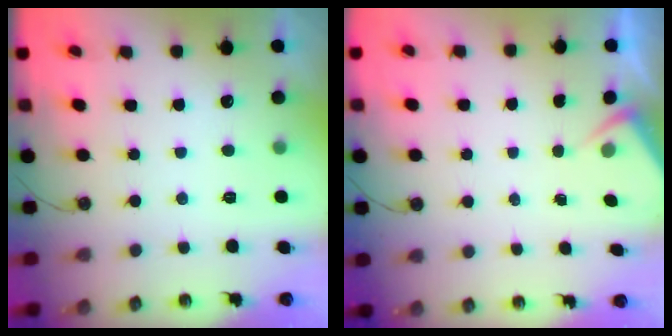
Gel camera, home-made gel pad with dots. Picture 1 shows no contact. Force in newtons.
{"total": 2.4, "press": 2.4, "slide": 0.4}